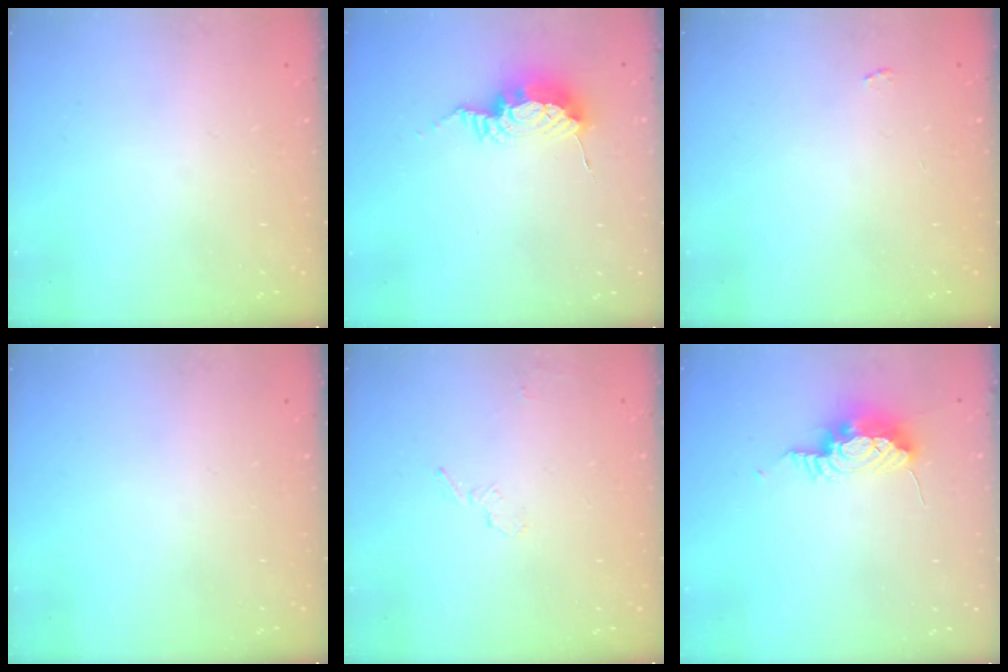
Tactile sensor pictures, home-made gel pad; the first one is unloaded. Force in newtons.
{"total": 9.1, "press": 9.1, "slide": 1.1}
{"total": 2.2, "press": 2.1, "slide": 0.3}
{"total": 0.0}
{"total": 4.8, "press": 4.7, "slide": 1.1}
{"total": 10.9, "press": 9.7, "slide": 5.0}